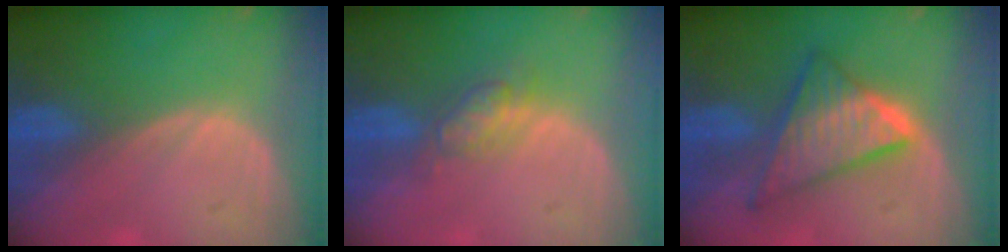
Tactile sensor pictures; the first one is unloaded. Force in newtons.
{"total": 4.7, "press": 4.2, "slide": 2.1}
{"total": 9.0, "press": 9.0, "slide": 0.7}